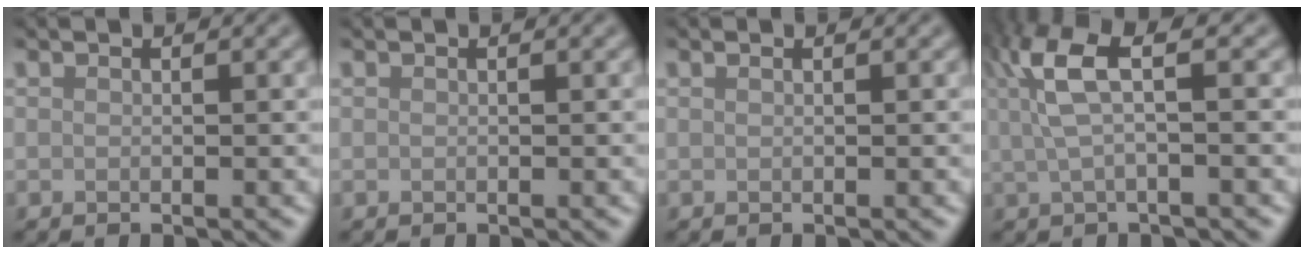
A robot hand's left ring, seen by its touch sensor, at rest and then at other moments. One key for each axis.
{"total": 0.0}
{"total": 0.8, "fx": 0.4, "fy": 0.3, "fz": 0.6, "tx": -0.007, "ty": 0.002, "tz": 0.000}
{"total": 5.7, "fx": 2.1, "fy": 1.4, "fz": 5.1, "tx": -0.109, "ty": 0.012, "tz": 0.040}